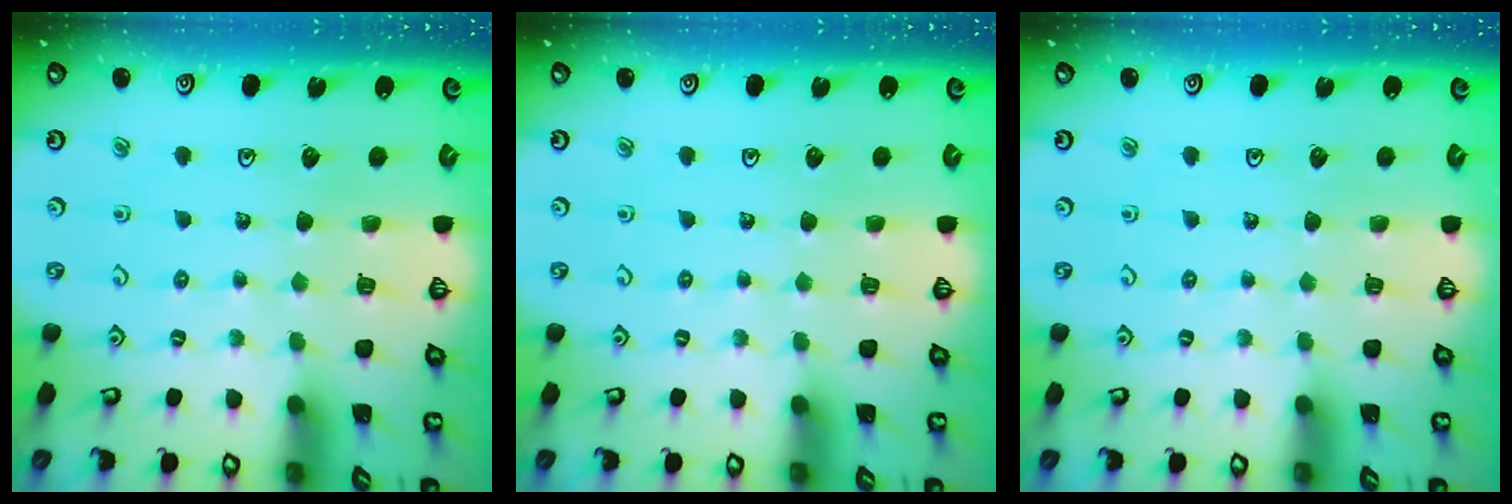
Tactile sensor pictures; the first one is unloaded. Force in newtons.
{"total": 0.0}
{"total": 0.0}